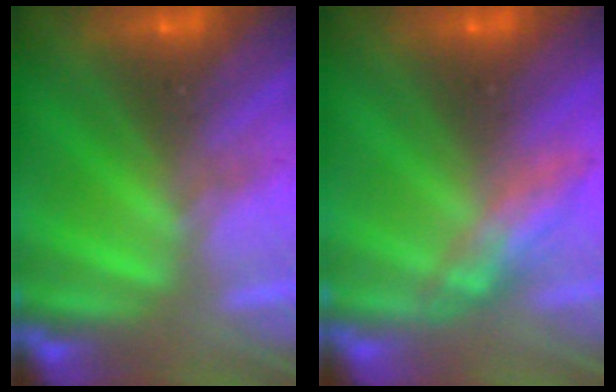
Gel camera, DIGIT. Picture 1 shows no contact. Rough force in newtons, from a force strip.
{"total": 2.6}